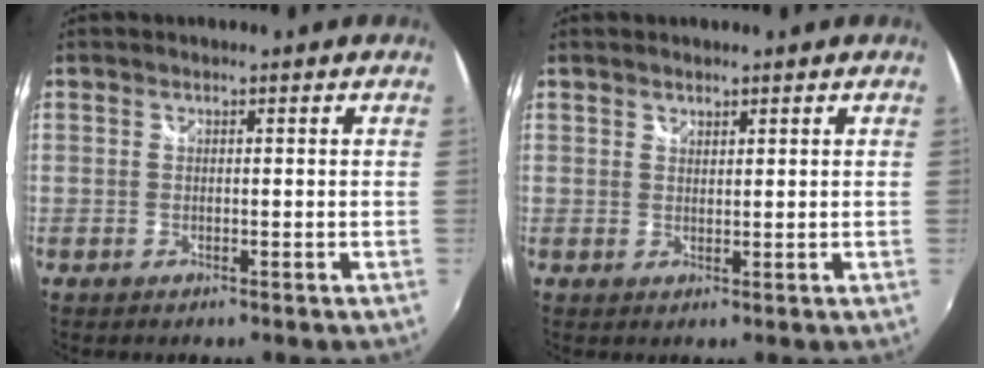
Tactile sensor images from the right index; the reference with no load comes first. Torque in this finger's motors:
{"motor_torque": [-0.05, 0.13, -0.02, -0.01]}